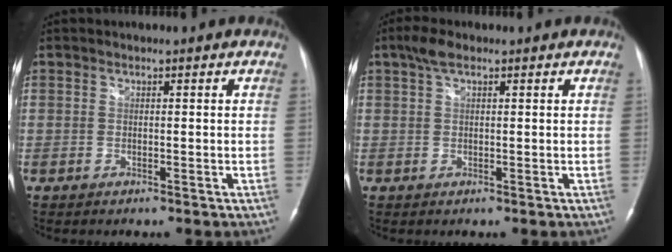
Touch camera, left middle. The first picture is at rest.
{"total": 2.7, "force": [1.7, 0.9, 1.9], "torque": [-0.044, 0.016, 0.035]}